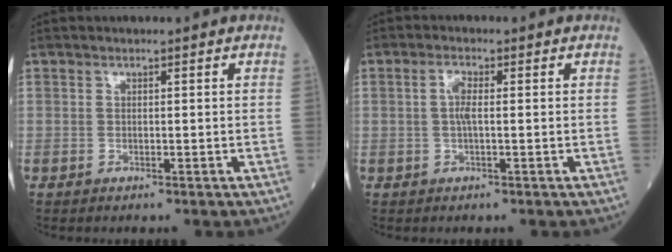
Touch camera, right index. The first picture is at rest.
{"total": 2.4, "force": [0.1, 0.4, 2.4], "torque": [-0.053, 0.003, 0.003]}